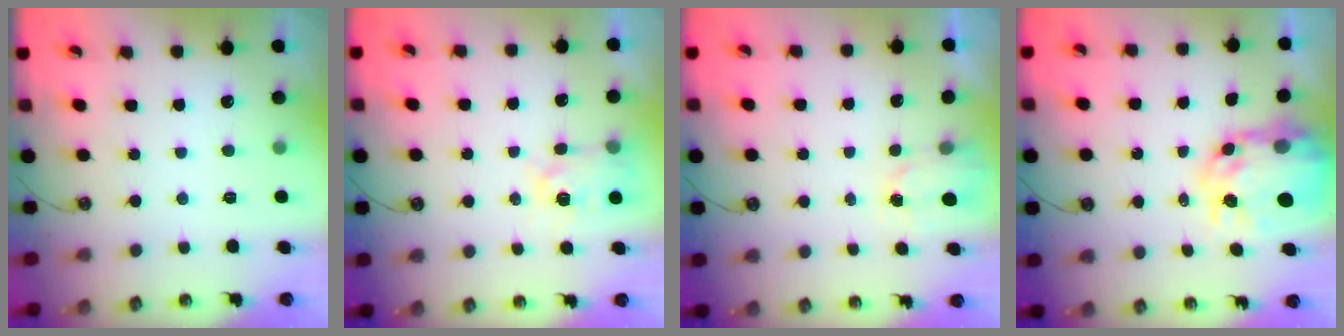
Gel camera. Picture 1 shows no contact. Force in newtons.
{"total": 4.4, "press": 4.4, "slide": 0.4}
{"total": 1.5, "press": 1.5, "slide": 0.3}
{"total": 11.8, "press": 11.8, "slide": 0.9}